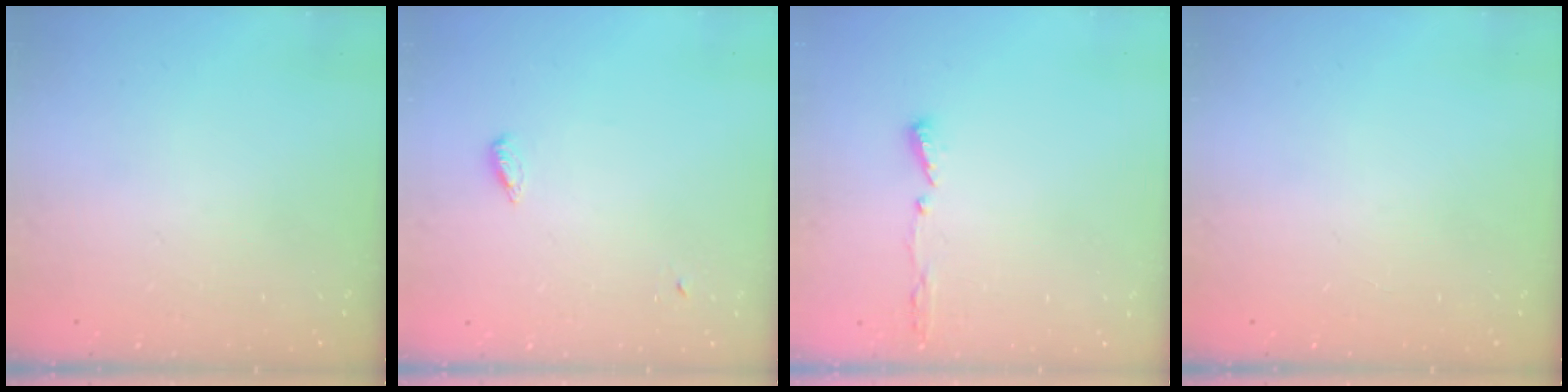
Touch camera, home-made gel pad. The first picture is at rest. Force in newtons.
{"total": 3.1, "press": 3.0, "slide": 0.7}
{"total": 4.9, "press": 4.8, "slide": 1.2}
{"total": 0.0}